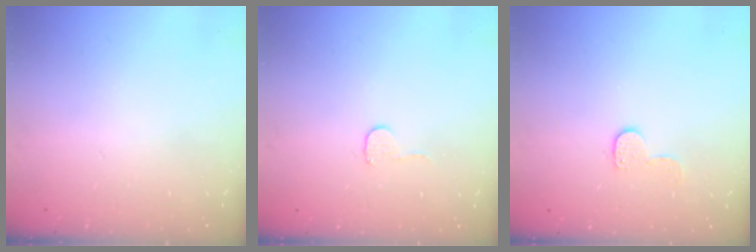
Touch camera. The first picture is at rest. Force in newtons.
{"total": 3.7, "press": 3.6, "slide": 0.3}
{"total": 5.6, "press": 5.6, "slide": 0.4}